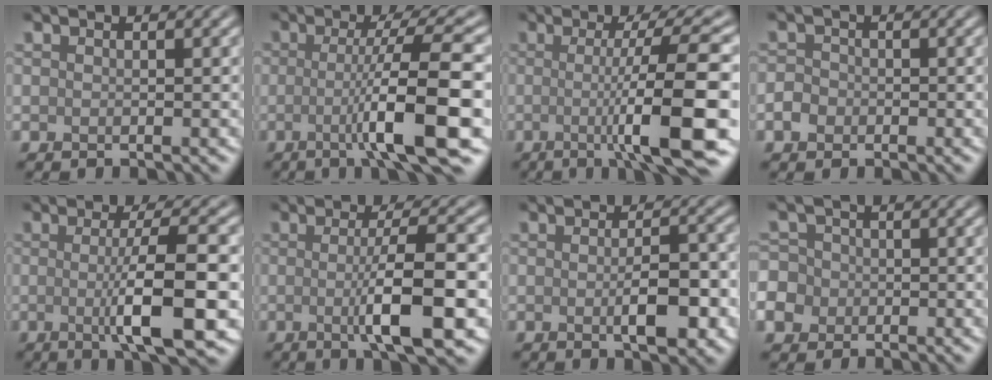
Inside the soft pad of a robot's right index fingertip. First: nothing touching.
{"total": 8.4, "force": [-1.9, 1.1, 8.1], "torque": [-0.121, 0.006, -0.037]}
{"total": 10.7, "force": [-1.4, 1.8, 10.5], "torque": [-0.133, -0.008, -0.023]}
{"total": 1.6, "force": [-0.6, 1.4, 0.6], "torque": [-0.007, 0.001, -0.017]}
{"total": 7.3, "force": [-0.8, 1.4, 7.2], "torque": [-0.110, -0.005, -0.013]}
{"total": 6.6, "force": [-0.9, 1.2, 6.4], "torque": [-0.101, -0.004, -0.016]}
{"total": 4.0, "force": [-0.9, 1.5, 3.6], "torque": [-0.059, -0.004, -0.010]}
{"total": 8.3, "force": [-2.8, 7.4, 2.5], "torque": [-0.066, 0.001, -0.085]}